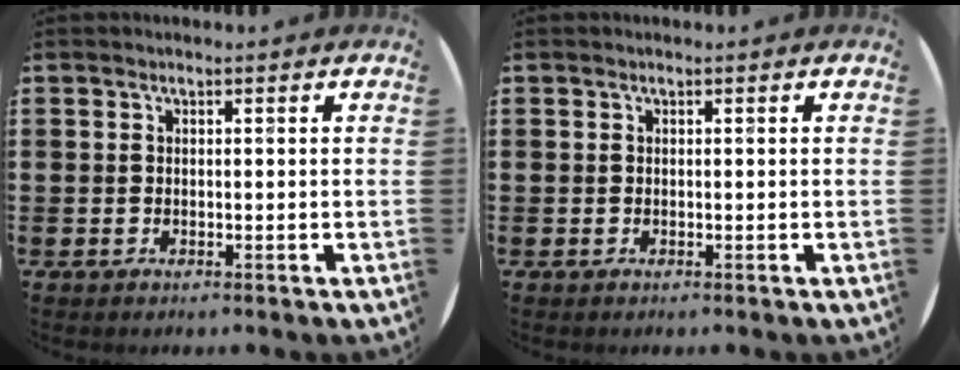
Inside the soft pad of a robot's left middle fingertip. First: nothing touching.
{"total": 0.0}